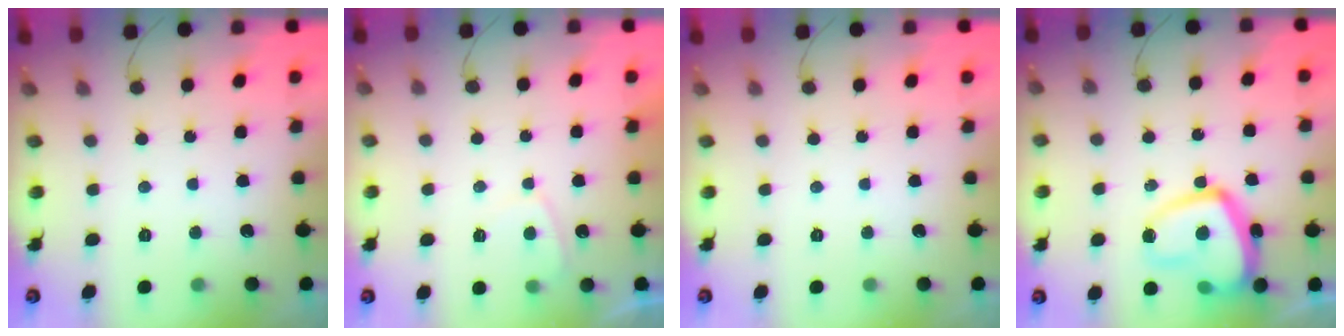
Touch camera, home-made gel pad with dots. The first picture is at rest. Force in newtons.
{"total": 2.4, "press": 2.3, "slide": 0.7}
{"total": 0.0}
{"total": 16.2, "press": 16.1, "slide": 1.7}